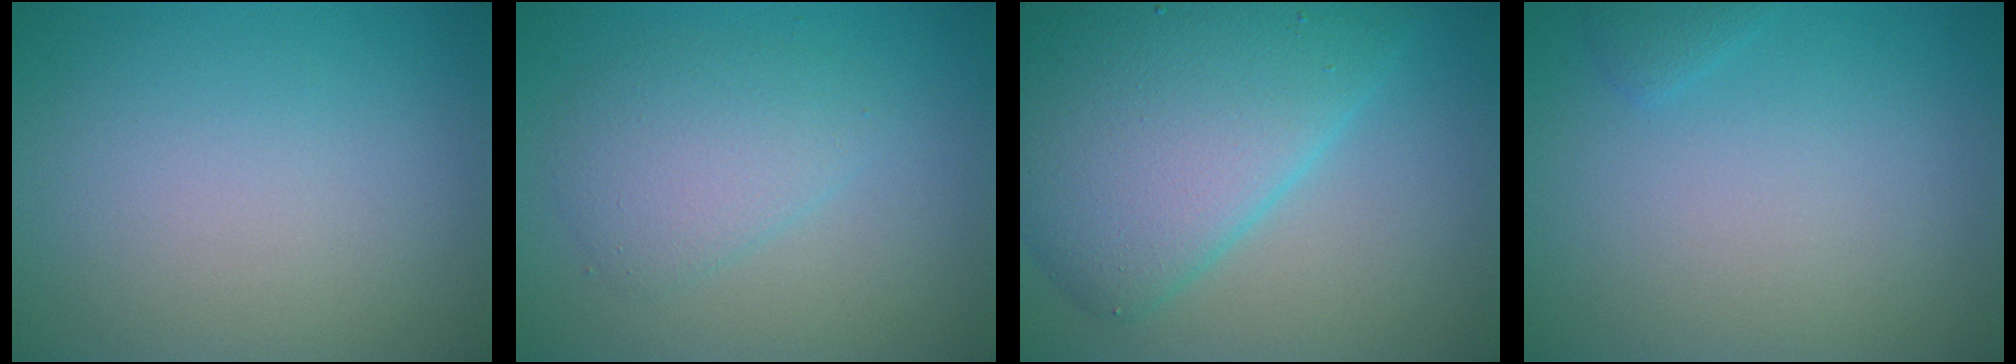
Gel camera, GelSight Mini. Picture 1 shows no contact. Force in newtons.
{"total": 3.2, "press": 3.2, "slide": 0.2}
{"total": 9.8, "press": 9.8, "slide": 0.3}
{"total": 0.7, "press": 0.7, "slide": 0.1}